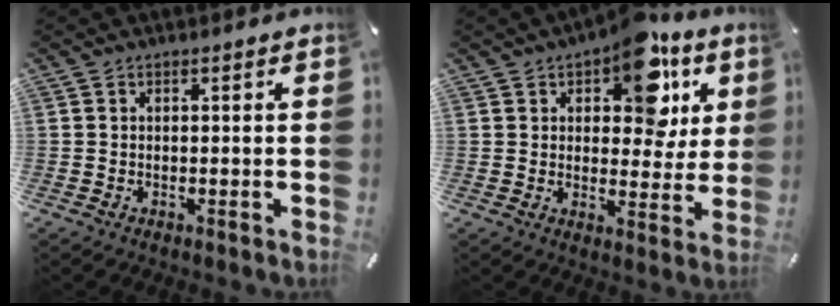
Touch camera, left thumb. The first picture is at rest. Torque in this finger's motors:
{"motor_torque": [2.41, 2.59, 1.51, -1.26, 0.38]}